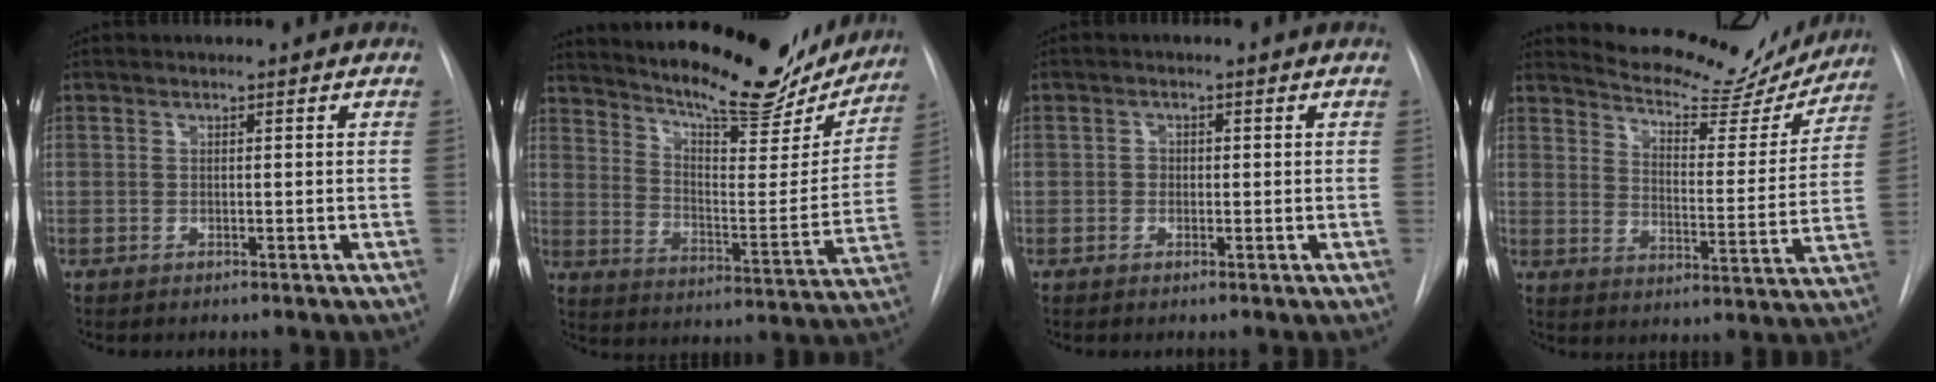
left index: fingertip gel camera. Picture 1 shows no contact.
{"total": 23.2, "force": [20.2, 5.2, 10.2], "torque": [-0.160, -0.031, 0.275]}
{"total": 1.2, "force": [-0.1, 1.1, 0.6], "torque": [-0.006, 0.005, -0.003]}
{"total": 16.5, "force": [15.6, 3.9, 3.8], "torque": [-0.043, -0.039, 0.195]}